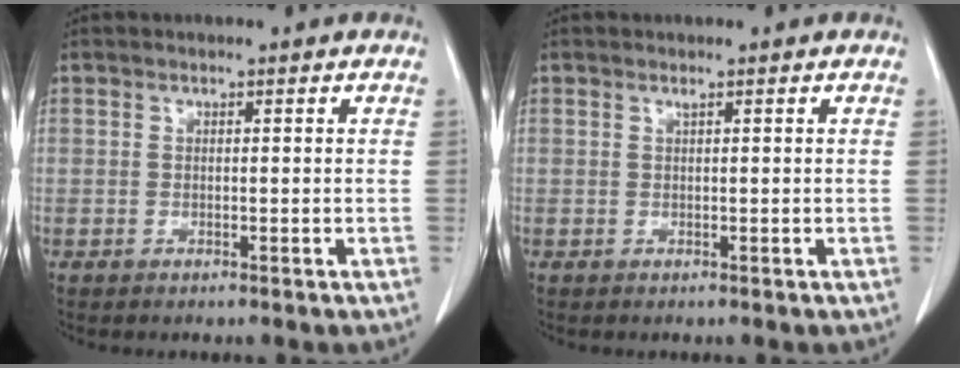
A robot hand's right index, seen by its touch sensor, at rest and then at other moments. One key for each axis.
{"total": 0.0}